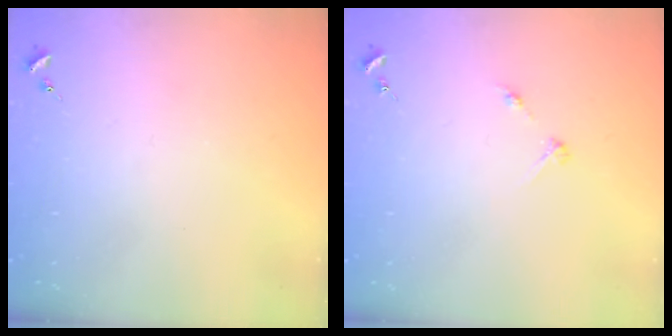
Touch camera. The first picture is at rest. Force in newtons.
{"total": 2.8, "press": 2.8, "slide": 0.3}